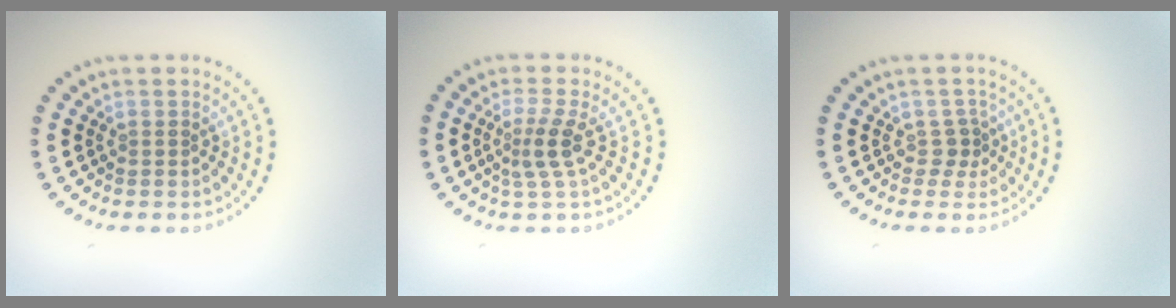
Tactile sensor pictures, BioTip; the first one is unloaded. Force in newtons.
{"total": 2.4, "press": 1.7, "slide": 1.7}
{"total": 1.5, "press": 1.0, "slide": 1.1}